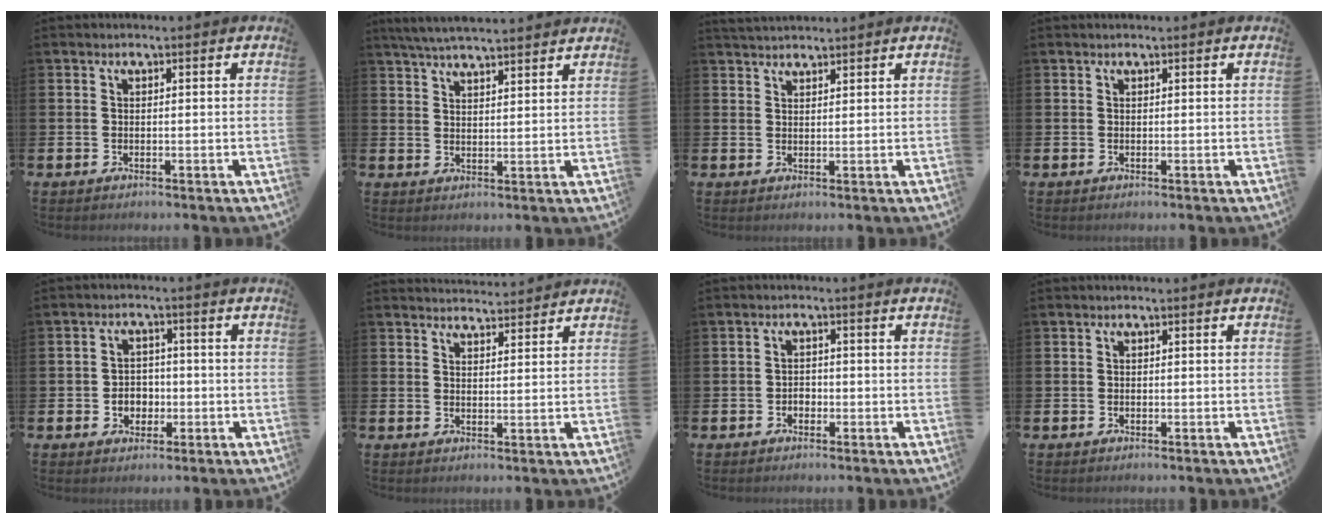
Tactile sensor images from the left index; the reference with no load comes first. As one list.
[{"total": 5.2, "force": [5.0, 0.2, 1.3], "torque": [-0.042, -0.016, 0.092]}, {"total": 2.5, "force": [2.4, 0.4, 0.3], "torque": [-0.006, -0.007, 0.044]}, {"total": 0.0}, {"total": 3.2, "force": [-0.9, 2.8, 1.4], "torque": [-0.011, -0.003, -0.026]}, {"total": 3.3, "force": [3.3, 0.3, -0.1], "torque": [0.003, -0.021, 0.058]}, {"total": 1.5, "force": [-0.7, 1.2, 0.6], "torque": [-0.007, 0.001, -0.017]}, {"total": 0.0}]